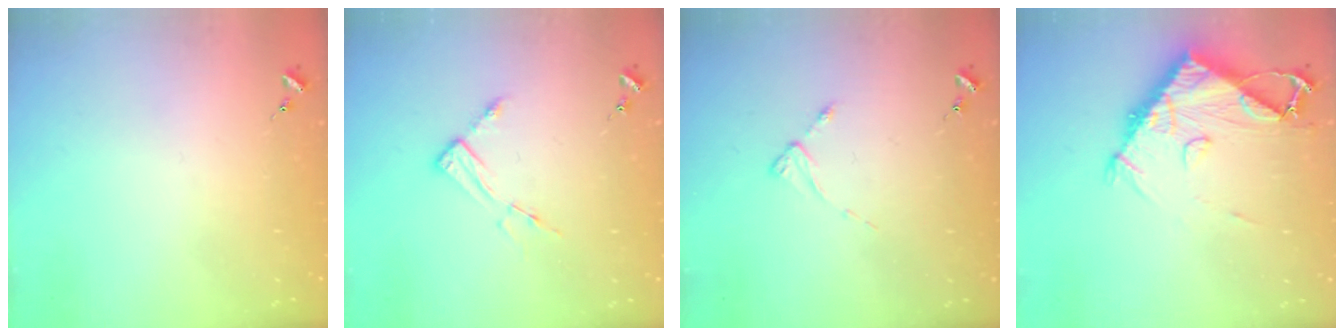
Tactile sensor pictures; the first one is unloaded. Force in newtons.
{"total": 6.2, "press": 6.2, "slide": 0.4}
{"total": 2.4, "press": 2.4, "slide": 0.3}
{"total": 10.6, "press": 10.5, "slide": 1.0}